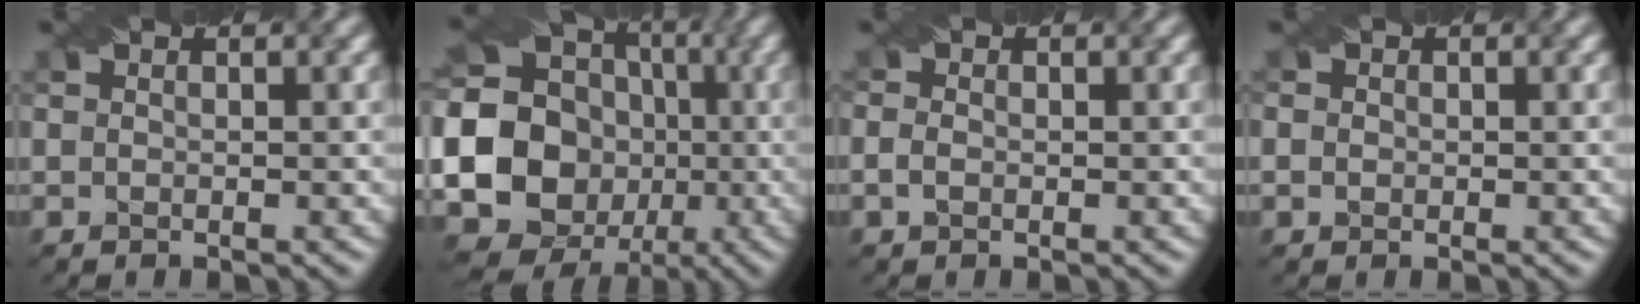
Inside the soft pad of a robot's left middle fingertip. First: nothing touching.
{"total": 22.7, "force": [-2.8, 21.1, 7.8], "torque": [-0.163, -0.001, -0.100]}
{"total": 1.2, "force": [-0.5, 0.8, 0.6], "torque": [-0.015, -0.002, -0.013]}
{"total": 1.3, "force": [0.3, 1.2, 0.5], "torque": [-0.004, 0.010, -0.002]}